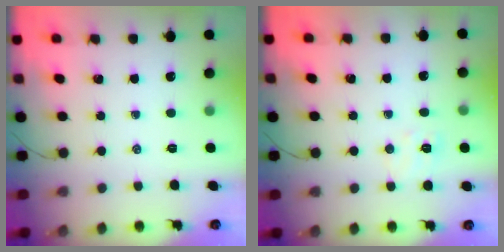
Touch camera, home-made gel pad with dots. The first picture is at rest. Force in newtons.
{"total": 5.1, "press": 5.0, "slide": 1.2}